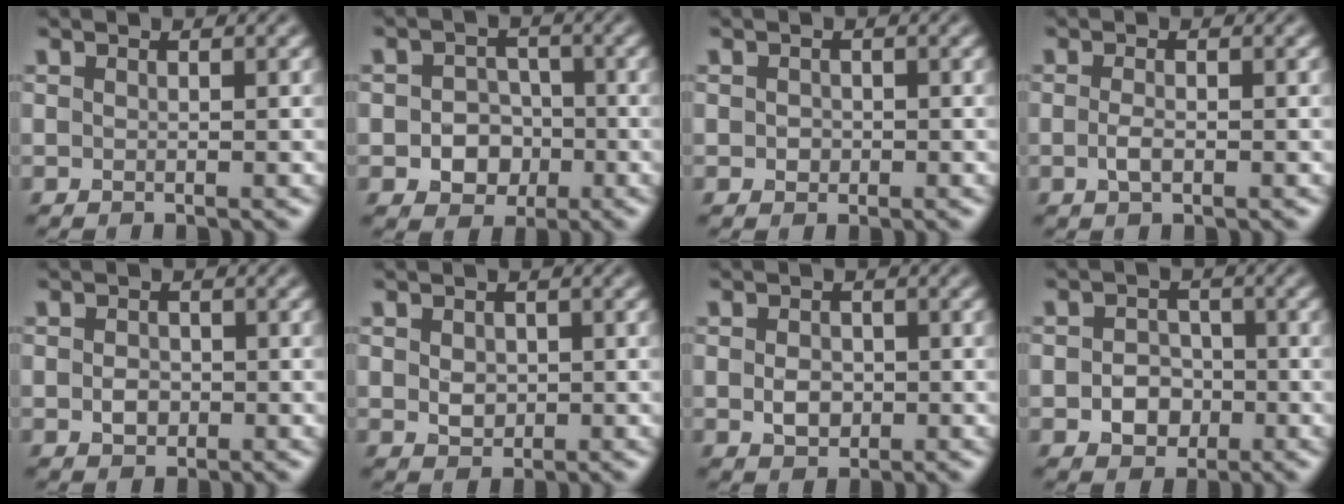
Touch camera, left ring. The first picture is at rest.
{"total": 3.8, "force": [-1.1, 3.2, 1.8], "torque": [-0.006, 0.000, -0.029]}
{"total": 0.9, "force": [0.0, 0.8, 0.4], "torque": [-0.004, -0.003, -0.004]}
{"total": 1.3, "force": [-0.3, 0.5, 1.1], "torque": [-0.026, -0.002, -0.008]}
{"total": 1.6, "force": [-0.3, 1.3, 1.0], "torque": [-0.019, -0.002, -0.008]}
{"total": 1.8, "force": [0.1, 1.5, 1.1], "torque": [-0.020, -0.002, 0.002]}
{"total": 2.2, "force": [-0.3, 1.7, 1.4], "torque": [-0.027, -0.003, -0.008]}
{"total": 3.0, "force": [-0.9, 2.5, 1.5], "torque": [-0.021, 0.000, -0.019]}